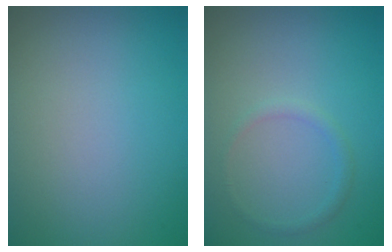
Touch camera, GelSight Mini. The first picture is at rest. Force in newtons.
{"total": 0.9, "press": 0.9, "slide": 0.1}